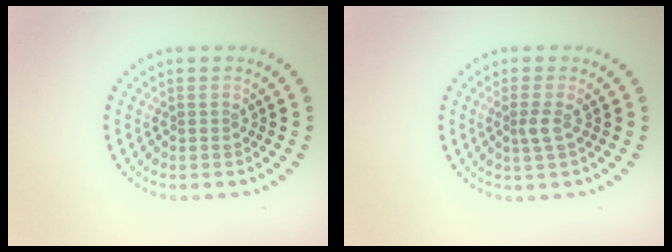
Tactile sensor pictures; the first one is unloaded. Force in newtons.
{"total": 1.4, "press": 1.1, "slide": 0.8}